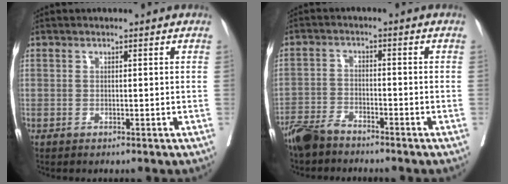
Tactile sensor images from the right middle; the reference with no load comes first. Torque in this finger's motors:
{"motor_torque": [1.15, -0.99, 0.79, 0.21]}